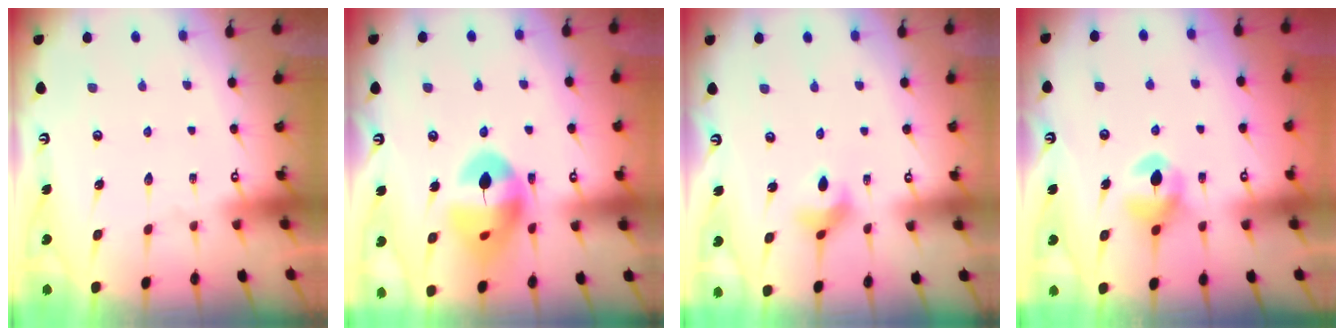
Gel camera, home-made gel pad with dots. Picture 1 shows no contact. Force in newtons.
{"total": 14.3, "press": 14.2, "slide": 2.0}
{"total": 4.8, "press": 4.7, "slide": 0.7}
{"total": 7.5, "press": 7.4, "slide": 0.5}